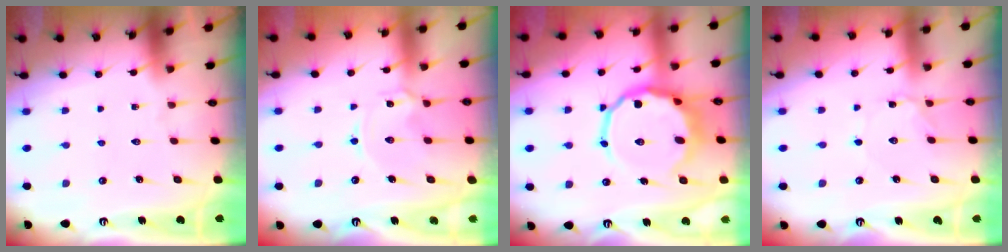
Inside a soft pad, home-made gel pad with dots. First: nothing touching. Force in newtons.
{"total": 2.4, "press": 2.4, "slide": 0.4}
{"total": 11.7, "press": 11.3, "slide": 2.9}
{"total": 1.4, "press": 1.3, "slide": 0.1}